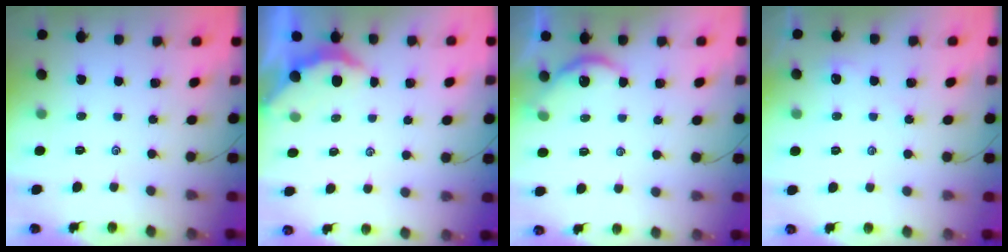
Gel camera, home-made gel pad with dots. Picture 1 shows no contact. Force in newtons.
{"total": 2.3, "press": 2.3, "slide": 0.2}
{"total": 4.7, "press": 4.6, "slide": 0.6}
{"total": 2.0, "press": 2.0, "slide": 0.3}